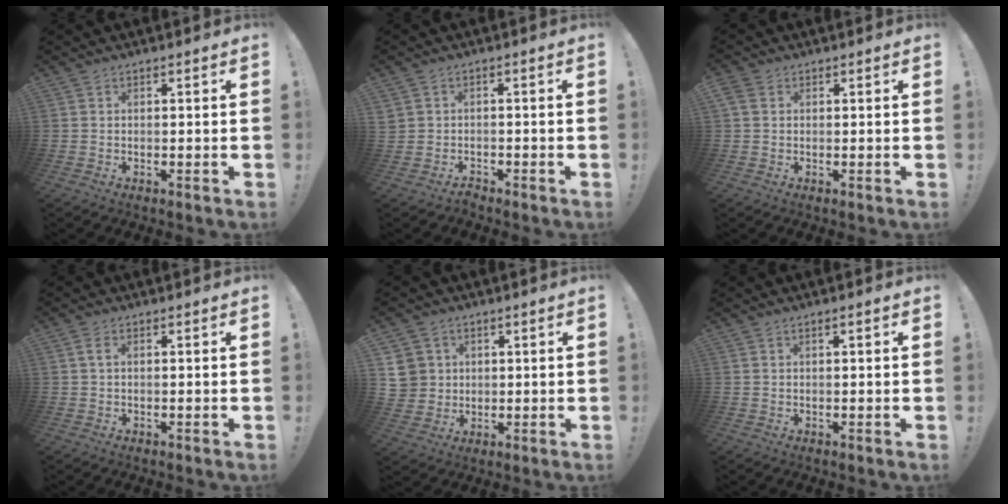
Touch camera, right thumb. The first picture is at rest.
{"total": 2.3, "force": [-2.0, 1.0, 0.4], "torque": [-0.021, 0.006, -0.038]}
{"total": 2.8, "force": [1.2, 2.0, 1.5], "torque": [-0.030, 0.004, 0.025]}
{"total": 2.0, "force": [0.5, 0.7, 1.8], "torque": [-0.030, 0.001, 0.009]}
{"total": 7.3, "force": [2.4, 6.8, 1.5], "torque": [-0.027, -0.013, 0.052]}
{"total": 1.1, "force": [0.4, 0.1, 1.0], "torque": [-0.014, -0.002, 0.004]}